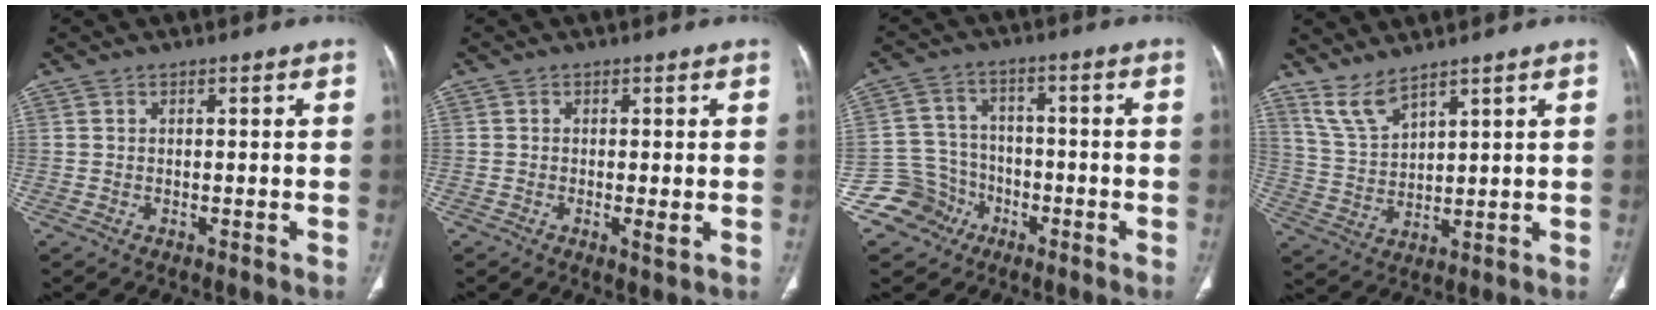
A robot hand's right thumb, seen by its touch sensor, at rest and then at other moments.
{"total": 1.9, "force": [-0.3, 0.3, 1.8], "torque": [-0.037, -0.008, -0.008]}
{"total": 7.9, "force": [-4.4, 6.5, -0.2], "torque": [0.039, 0.045, -0.083]}
{"total": 6.4, "force": [5.4, 1.5, 3.1], "torque": [-0.063, -0.033, 0.125]}